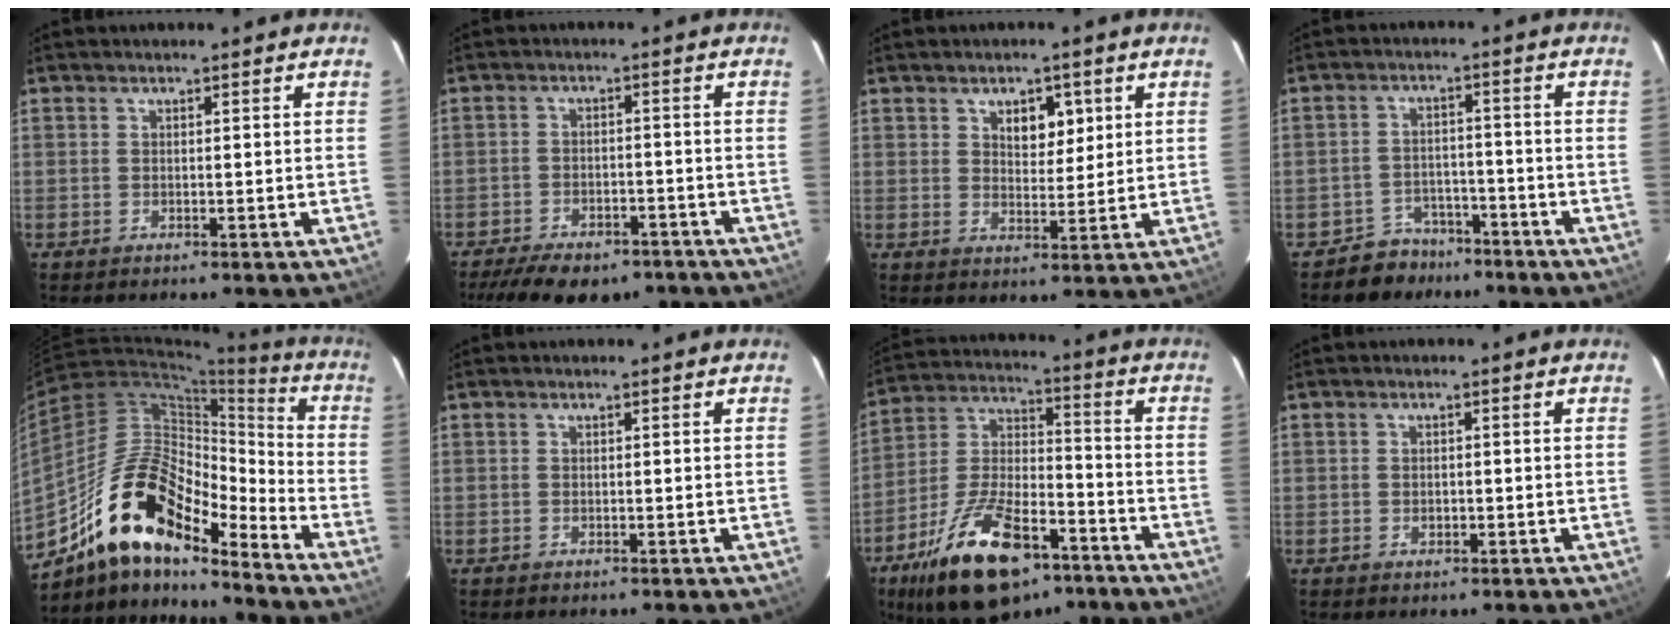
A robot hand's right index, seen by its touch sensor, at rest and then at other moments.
{"total": 14.8, "force": [-11.3, 6.7, 6.9], "torque": [-0.164, -0.015, -0.157]}
{"total": 5.2, "force": [2.3, 3.1, 3.4], "torque": [-0.046, 0.003, 0.040]}
{"total": 6.2, "force": [-4.7, 4.1, -0.1], "torque": [-0.008, 0.029, -0.070]}
{"total": 19.0, "force": [-13.7, 6.7, 11.4], "torque": [-0.200, 0.007, -0.261]}
{"total": 0.0}
{"total": 22.0, "force": [-13.3, 9.8, 14.5], "torque": [-0.277, 0.002, -0.218]}
{"total": 1.4, "force": [-0.3, 1.1, 0.8], "torque": [-0.013, 0.002, -0.004]}